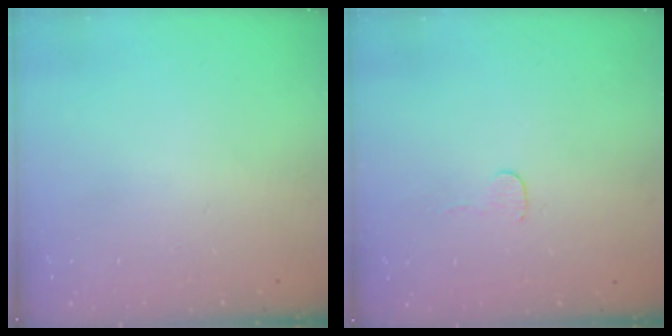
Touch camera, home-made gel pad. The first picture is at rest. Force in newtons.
{"total": 2.7, "press": 2.7, "slide": 0.2}